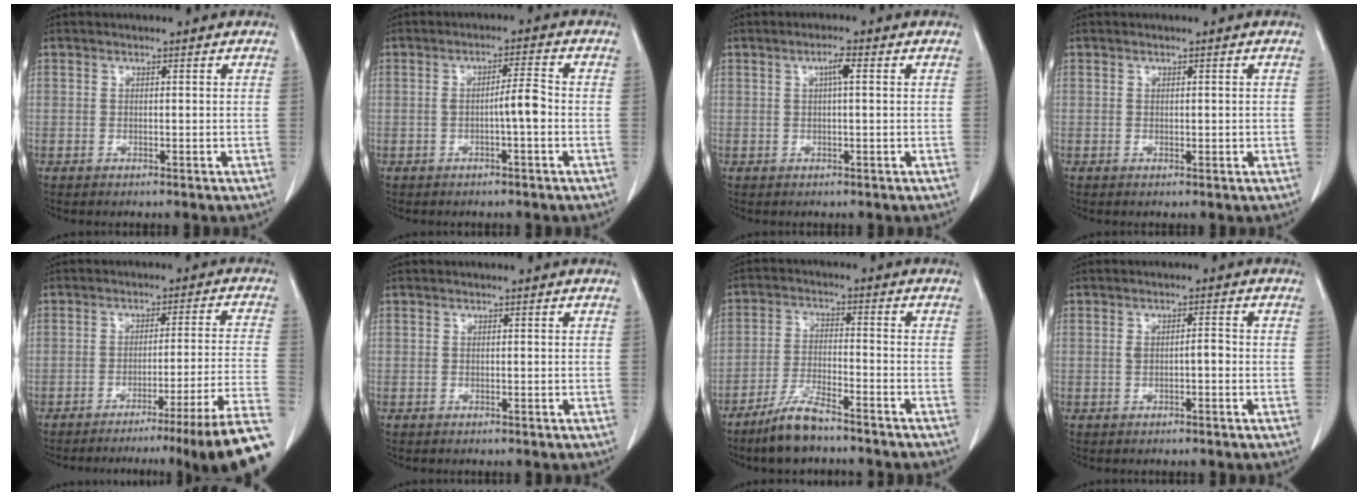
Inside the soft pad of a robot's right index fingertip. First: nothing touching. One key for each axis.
{"total": 3.6, "fx": -0.8, "fy": 0.1, "fz": 3.5, "tx": -0.052, "ty": 0.007, "tz": -0.013}
{"total": 2.1, "fx": 0.6, "fy": 0.2, "fz": 2.0, "tx": -0.036, "ty": 0.004, "tz": 0.009}
{"total": 0.7, "fx": 0.1, "fy": 0.4, "fz": 0.5, "tx": -0.007, "ty": 0.000, "tz": 0.006}
{"total": 16.2, "fx": -12.7, "fy": -3.2, "fz": 9.4, "tx": -0.052, "ty": -0.003, "tz": -0.169}
{"total": 0.0}
{"total": 7.6, "fx": -6.1, "fy": 1.1, "fz": 4.4, "tx": -0.094, "ty": -0.015, "tz": -0.112}
{"total": 2.2, "fx": -0.3, "fy": 0.7, "fz": 2.1, "tx": -0.038, "ty": 0.008, "tz": -0.001}